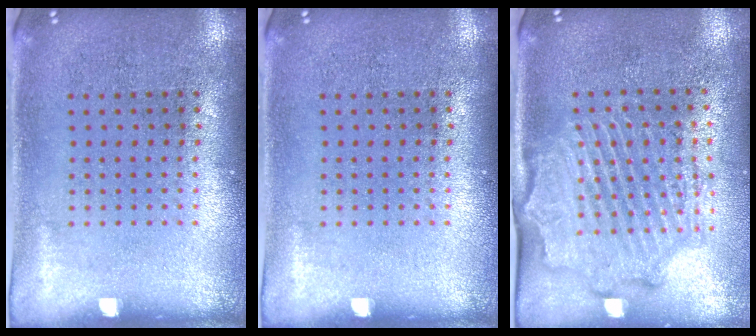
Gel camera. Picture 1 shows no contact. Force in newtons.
{"total": 0.0}
{"total": 2.1, "press": 2.1, "slide": 0.4}